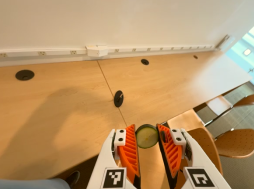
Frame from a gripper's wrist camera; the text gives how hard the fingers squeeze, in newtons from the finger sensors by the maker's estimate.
{"total": 8.1, "left": 8.1, "right": 8.0}